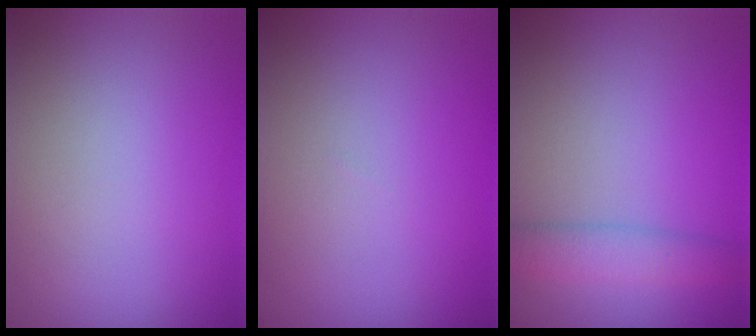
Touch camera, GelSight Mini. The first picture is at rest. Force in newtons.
{"total": 0.0}
{"total": 3.0, "press": 3.0, "slide": 0.2}